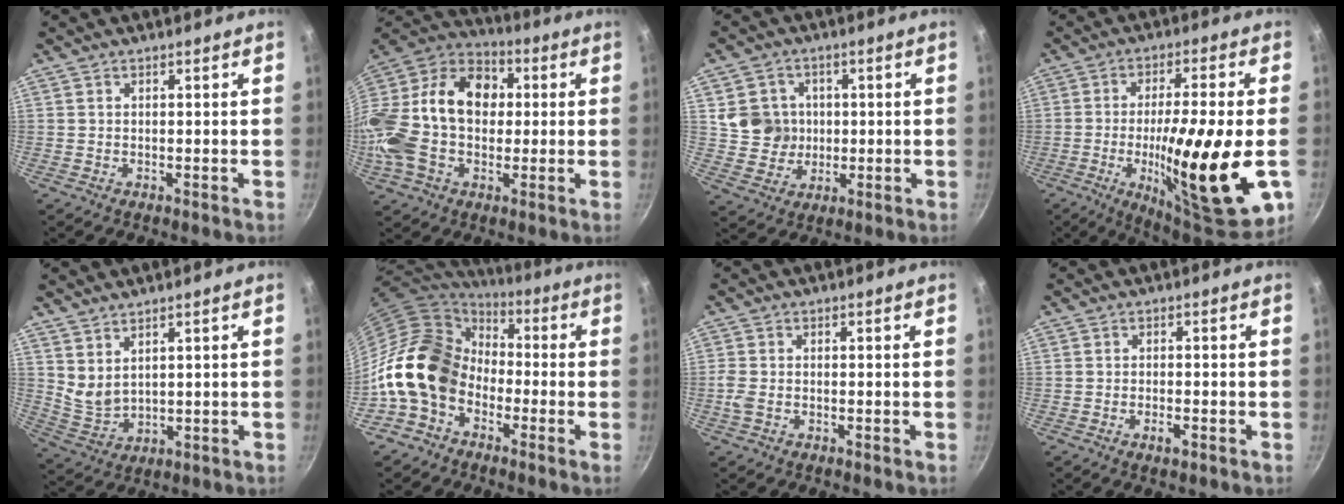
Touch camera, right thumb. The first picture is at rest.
{"total": 26.8, "force": [0.5, 19.1, 18.8], "torque": [-0.373, 0.056, -0.004]}
{"total": 8.2, "force": [1.1, 7.8, 2.4], "torque": [-0.014, 0.000, 0.022]}
{"total": 24.1, "force": [-5.0, 5.0, 23.1], "torque": [-0.347, 0.006, -0.070]}
{"total": 4.9, "force": [3.2, 2.4, 2.9], "torque": [-0.050, -0.034, 0.075]}
{"total": 16.8, "force": [-4.0, 12.8, 10.1], "torque": [-0.149, 0.053, -0.095]}
{"total": 2.3, "force": [-0.7, 1.3, 1.7], "torque": [-0.045, 0.002, -0.019]}
{"total": 2.2, "force": [-1.1, 0.8, 1.8], "torque": [-0.032, 0.006, -0.020]}